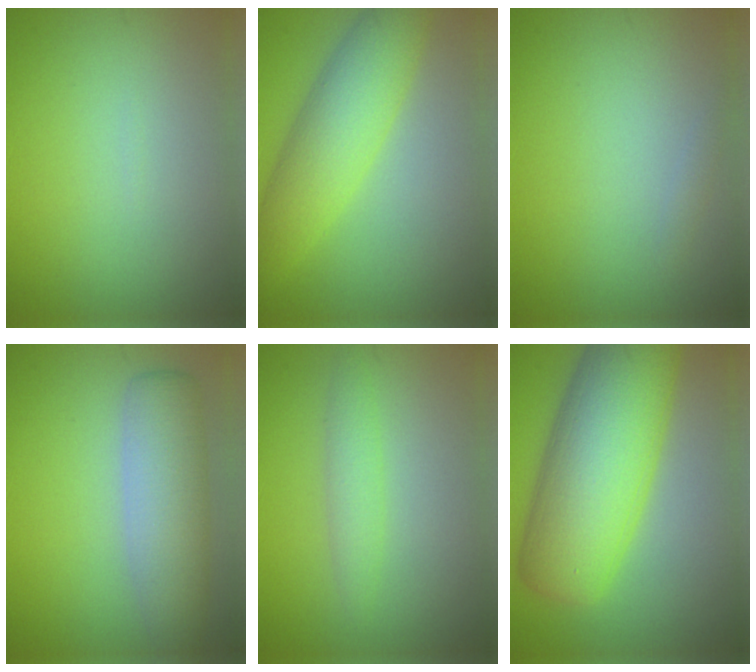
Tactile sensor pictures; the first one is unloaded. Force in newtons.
{"total": 6.2, "press": 6.2, "slide": 0.1}
{"total": 0.6, "press": 0.6, "slide": 0.0}
{"total": 5.5, "press": 5.5, "slide": 0.2}
{"total": 1.9, "press": 1.9, "slide": 0.0}
{"total": 12.4, "press": 12.4, "slide": 0.3}